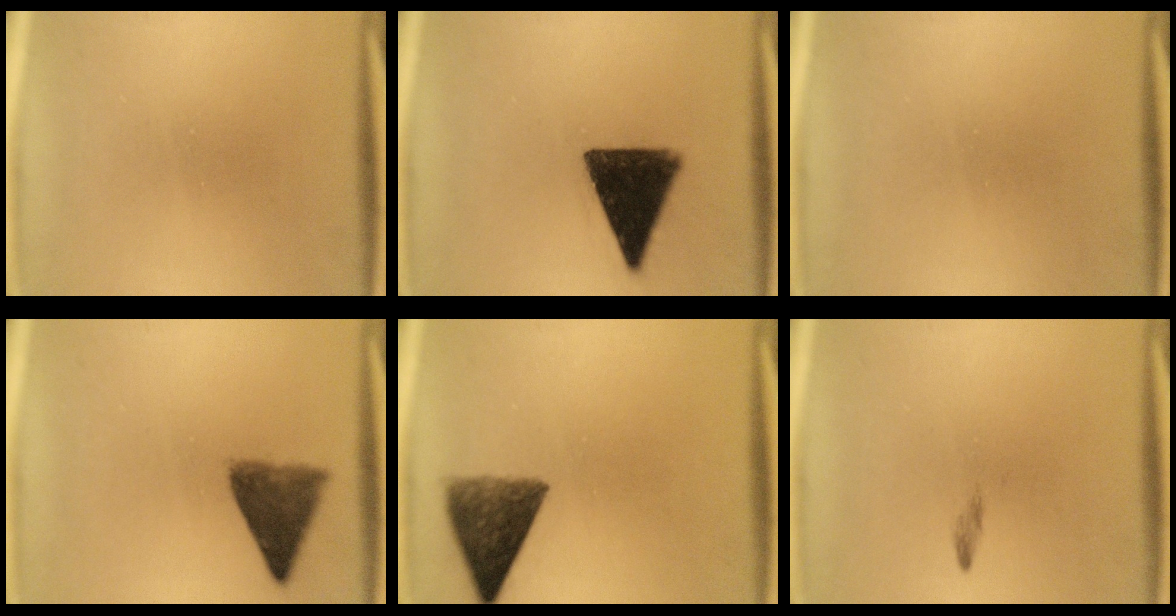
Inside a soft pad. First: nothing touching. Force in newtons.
{"total": 13.0}
{"total": 1.6}
{"total": 7.7}
{"total": 8.9}
{"total": 0.7}